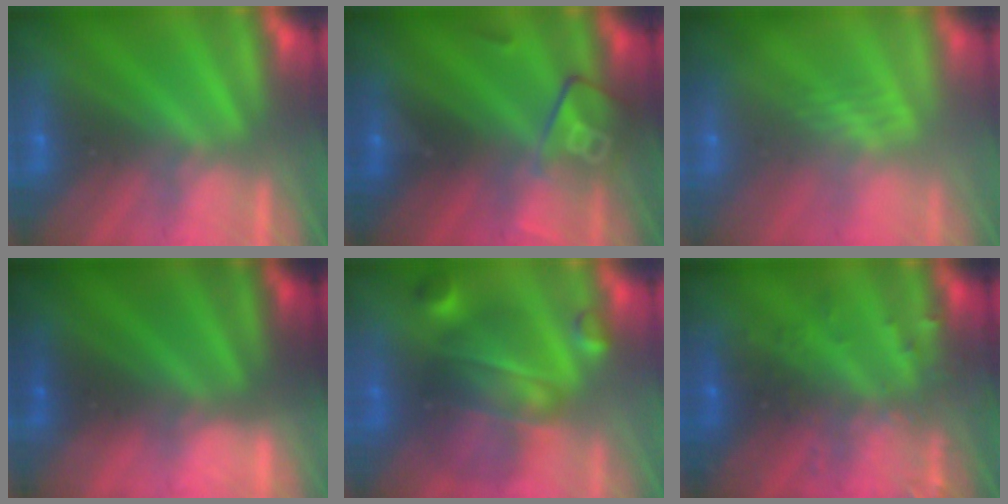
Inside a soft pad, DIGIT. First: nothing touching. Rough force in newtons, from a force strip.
{"total": 2.8}
{"total": 2.3}
{"total": 1.9}
{"total": 6.8}
{"total": 3.0}